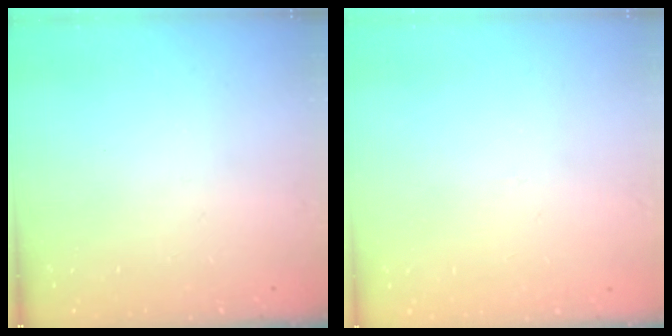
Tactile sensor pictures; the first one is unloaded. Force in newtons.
{"total": 2.7, "press": 2.7, "slide": 0.3}